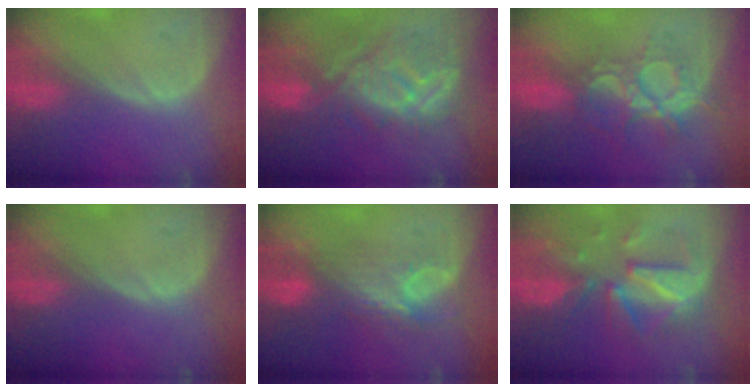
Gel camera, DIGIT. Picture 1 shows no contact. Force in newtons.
{"total": 10.4, "press": 10.1, "slide": 2.8}
{"total": 9.3, "press": 7.9, "slide": 4.9}
{"total": 0.0}
{"total": 7.6, "press": 6.7, "slide": 3.5}
{"total": 9.0, "press": 9.0, "slide": 0.4}